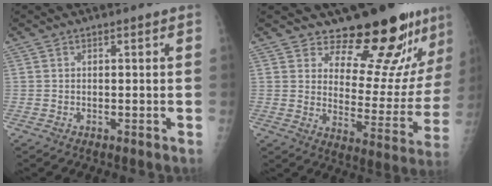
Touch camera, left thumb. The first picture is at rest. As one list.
[{"total": 17.6, "force": [14.6, 5.6, 8.1], "torque": [-0.059, -0.128, 0.194]}]